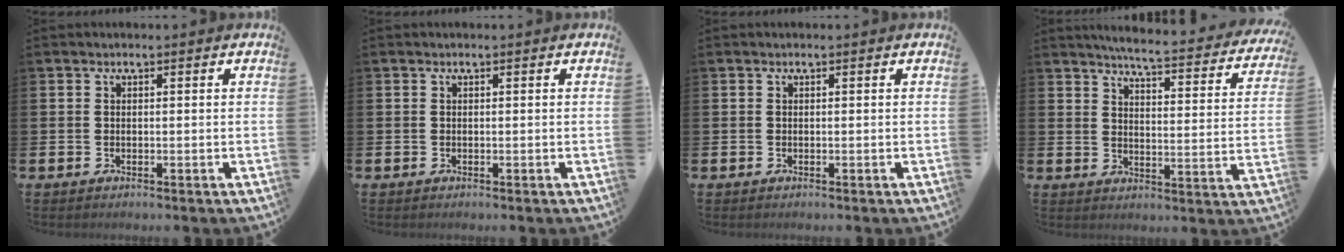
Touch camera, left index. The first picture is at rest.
{"total": 0.0}
{"total": 0.0}
{"total": 5.5, "force": [5.1, 0.2, 1.9], "torque": [-0.047, -0.044, 0.082]}